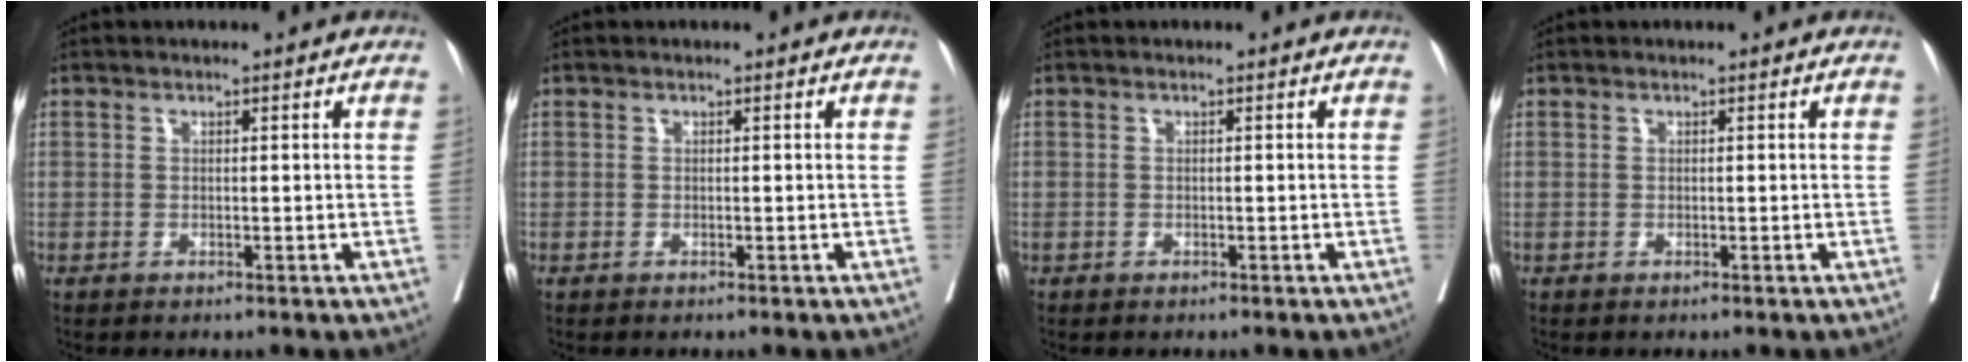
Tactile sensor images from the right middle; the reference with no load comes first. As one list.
[{"total": 0.0}, {"total": 0.0}, {"total": 0.0}]